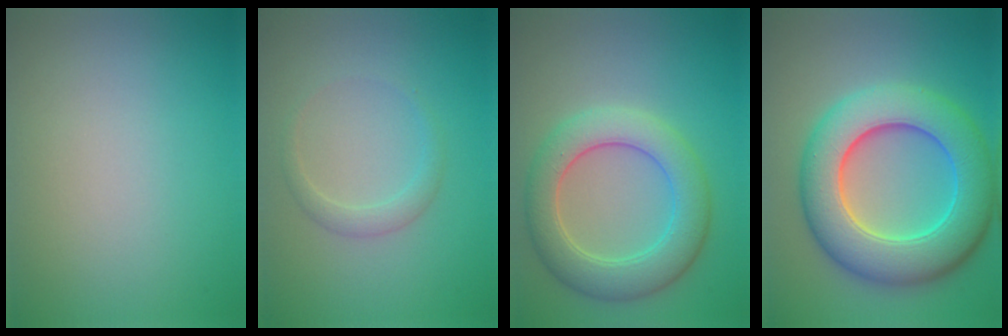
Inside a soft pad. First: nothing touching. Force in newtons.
{"total": 1.5, "press": 1.5, "slide": 0.0}
{"total": 5.9, "press": 5.9, "slide": 0.2}
{"total": 10.2, "press": 10.2, "slide": 0.5}